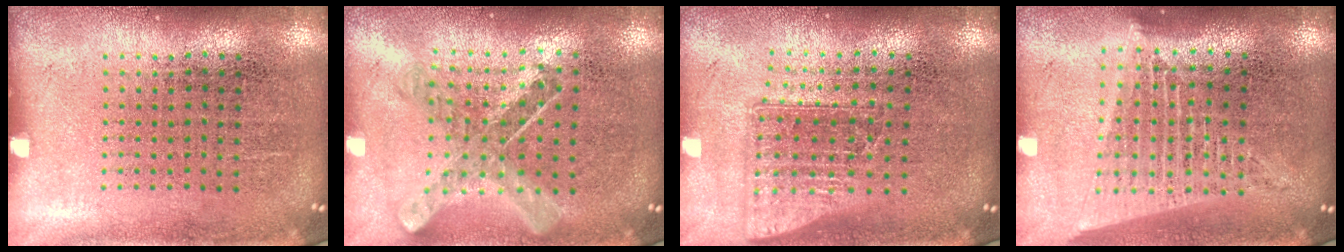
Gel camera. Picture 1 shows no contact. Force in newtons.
{"total": 0.9, "press": 0.9, "slide": 0.1}
{"total": 1.5, "press": 1.2, "slide": 1.0}
{"total": 1.8, "press": 1.6, "slide": 0.8}